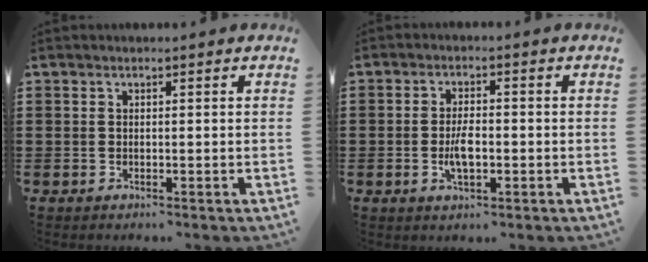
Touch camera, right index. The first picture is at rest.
{"total": 4.4, "force": [-1.0, 1.5, 4.0], "torque": [-0.085, -0.005, -0.020]}